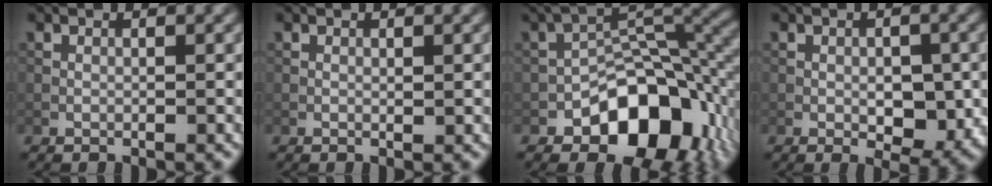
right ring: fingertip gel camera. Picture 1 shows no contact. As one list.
[{"total": 0.0}, {"total": 11.1, "force": [-4.8, 6.8, 7.4], "torque": [-0.089, 0.006, -0.079]}, {"total": 3.9, "force": [-0.8, 2.0, 3.3], "torque": [-0.042, -0.003, -0.010]}]